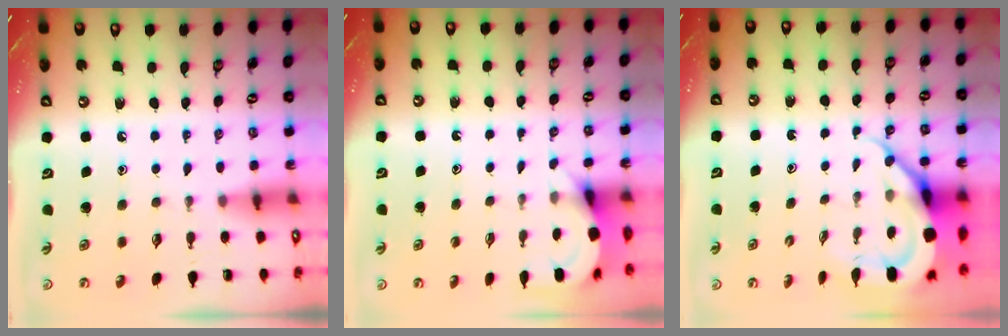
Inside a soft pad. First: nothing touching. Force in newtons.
{"total": 4.9, "press": 4.9, "slide": 0.4}
{"total": 9.0, "press": 8.9, "slide": 0.9}